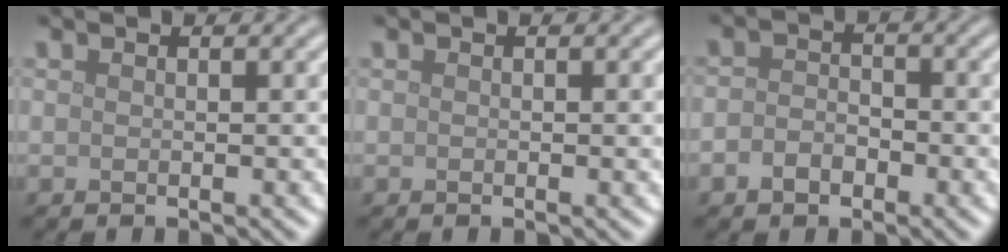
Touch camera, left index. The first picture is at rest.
{"total": 0.7, "force": [0.0, 0.1, 0.7], "torque": [-0.009, 0.000, 0.000]}
{"total": 2.4, "force": [-1.2, 1.7, 1.2], "torque": [-0.023, 0.001, -0.026]}